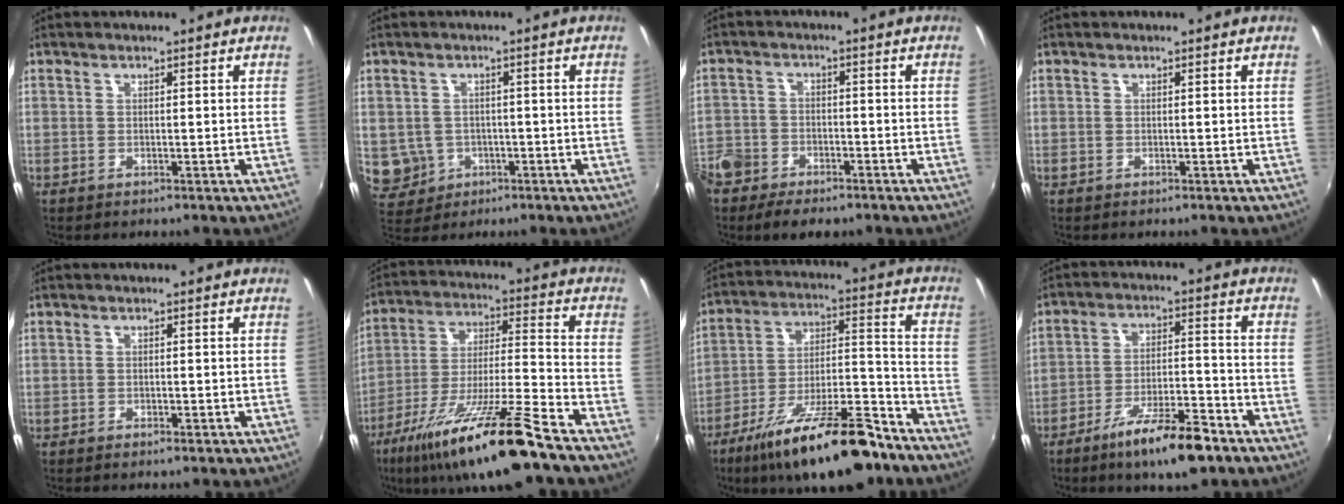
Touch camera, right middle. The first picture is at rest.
{"total": 5.8, "force": [-1.2, 5.5, 1.5], "torque": [-0.045, 0.002, -0.004]}
{"total": 10.1, "force": [-7.0, 6.0, 4.1], "torque": [-0.121, -0.010, -0.128]}
{"total": 0.0}
{"total": 0.9, "force": [-0.6, 0.4, 0.5], "torque": [-0.009, -0.004, -0.012]}
{"total": 19.7, "force": [-13.7, 0.9, 14.2], "torque": [-0.266, -0.035, -0.238]}
{"total": 22.7, "force": [-16.0, 6.6, 14.7], "torque": [-0.252, -0.015, -0.247]}
{"total": 12.5, "force": [-8.7, 2.9, 8.6], "torque": [-0.159, -0.010, -0.141]}